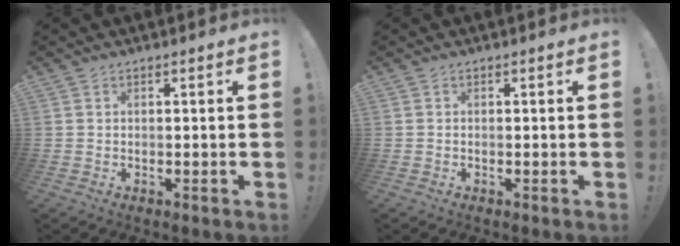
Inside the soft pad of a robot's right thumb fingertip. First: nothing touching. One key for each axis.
{"total": 0.0}